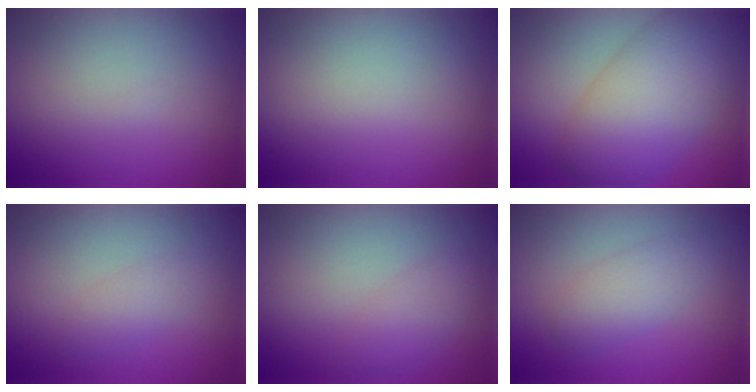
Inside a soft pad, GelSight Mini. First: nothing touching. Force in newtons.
{"total": 0.0}
{"total": 8.8, "press": 8.8, "slide": 0.5}
{"total": 1.7, "press": 1.7, "slide": 0.0}
{"total": 2.1, "press": 2.1, "slide": 0.1}
{"total": 2.9, "press": 2.9, "slide": 0.0}